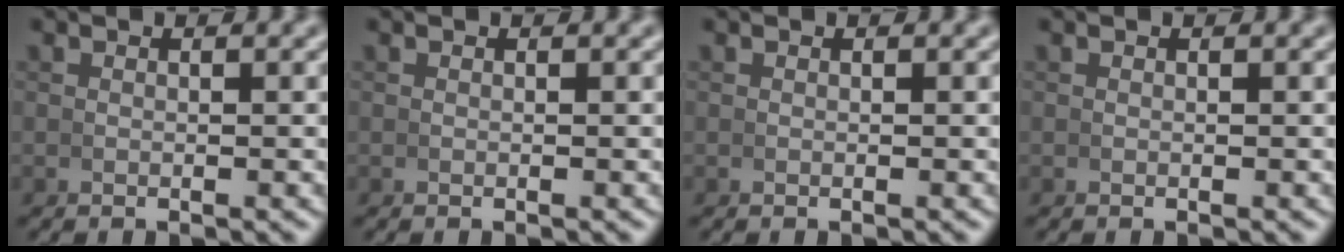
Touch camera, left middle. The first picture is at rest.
{"total": 0.0}
{"total": 0.0}
{"total": 0.0}